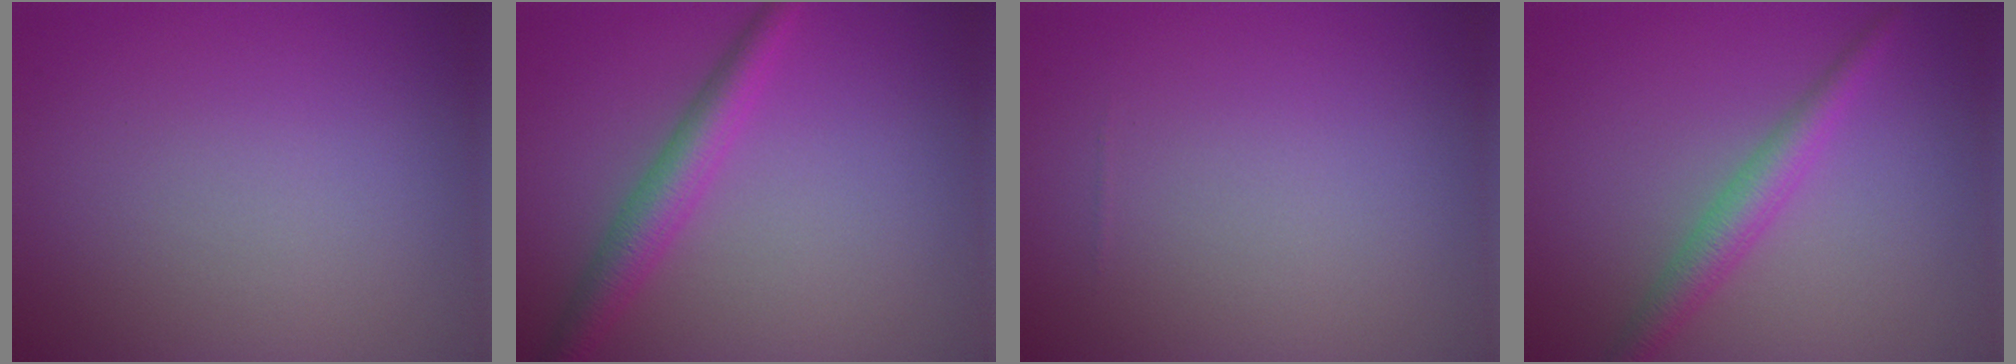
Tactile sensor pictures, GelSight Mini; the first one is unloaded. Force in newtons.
{"total": 3.6, "press": 3.6, "slide": 0.1}
{"total": 0.0}
{"total": 2.9, "press": 2.9, "slide": 0.0}